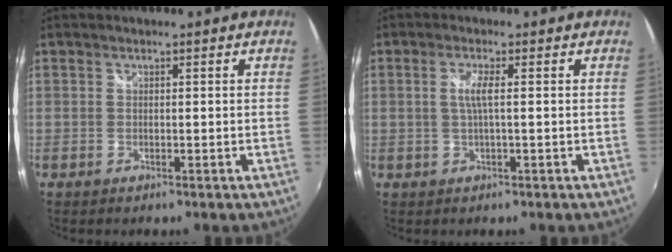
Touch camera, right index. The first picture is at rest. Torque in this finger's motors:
{"motor_torque": [0.31, 0.02, 0.21, 0.06]}